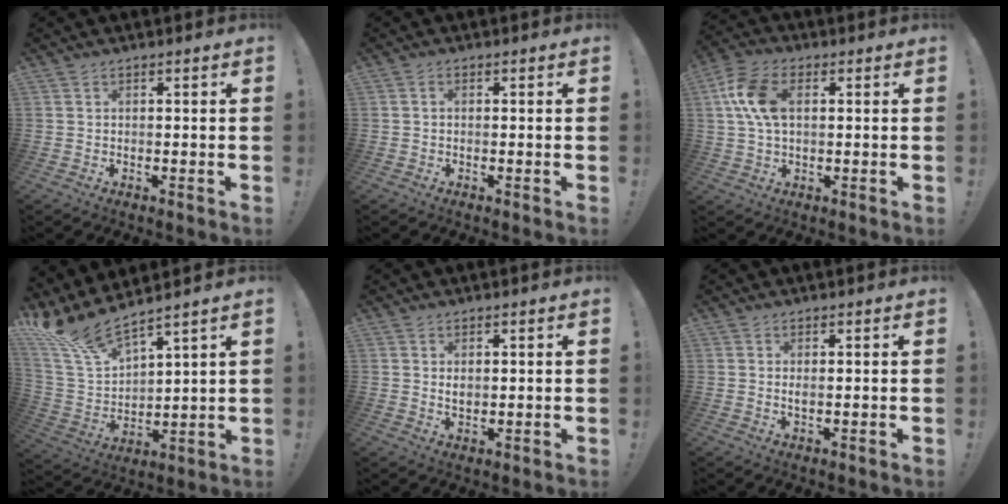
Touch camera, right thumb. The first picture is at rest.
{"total": 0.6, "force": [-0.2, 0.4, 0.3], "torque": [-0.014, 0.004, -0.003]}
{"total": 11.4, "force": [2.5, 7.0, 8.6], "torque": [-0.171, 0.009, 0.050]}
{"total": 12.7, "force": [11.1, 2.8, 5.5], "torque": [-0.136, -0.087, 0.205]}
{"total": 2.0, "force": [0.9, 1.2, 1.3], "torque": [-0.021, -0.001, 0.014]}
{"total": 1.3, "force": [0.4, 0.4, 1.2], "torque": [-0.018, -0.002, 0.005]}